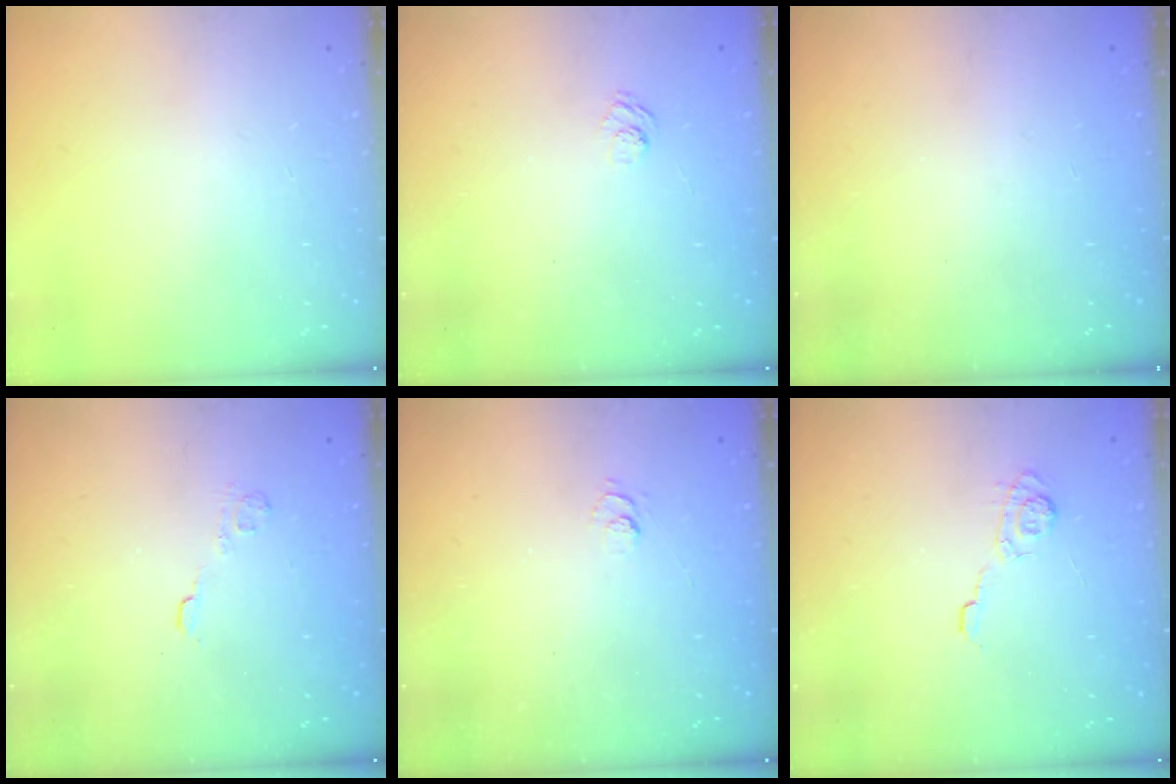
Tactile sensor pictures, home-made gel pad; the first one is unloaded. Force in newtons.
{"total": 2.4, "press": 2.0, "slide": 1.3}
{"total": 2.3, "press": 2.2, "slide": 0.8}
{"total": 2.7, "press": 2.3, "slide": 1.4}
{"total": 2.7, "press": 2.2, "slide": 1.5}
{"total": 4.2, "press": 3.8, "slide": 1.6}